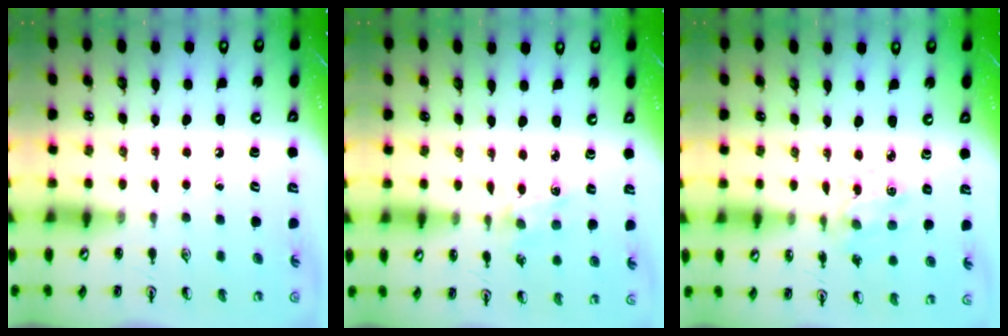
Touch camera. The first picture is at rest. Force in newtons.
{"total": 2.7, "press": 2.7, "slide": 0.4}
{"total": 1.9, "press": 1.9, "slide": 0.3}